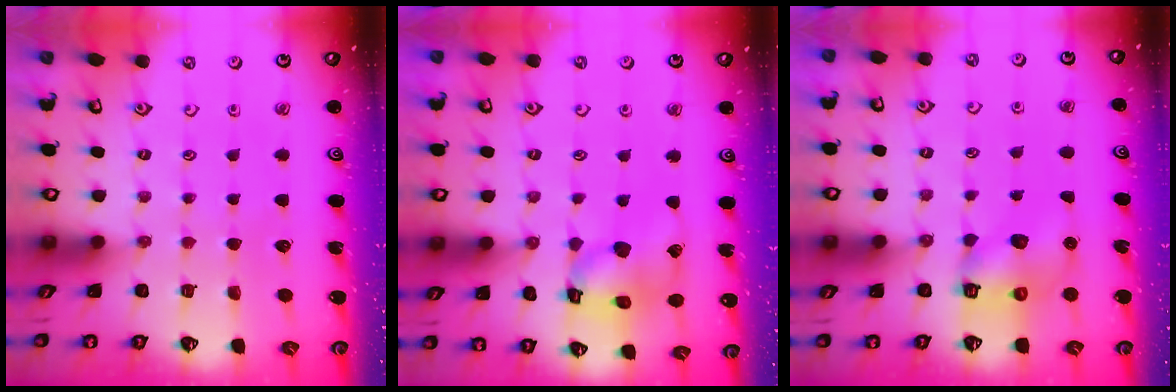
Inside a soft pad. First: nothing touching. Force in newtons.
{"total": 14.1, "press": 14.0, "slide": 1.7}
{"total": 6.4, "press": 6.3, "slide": 0.9}